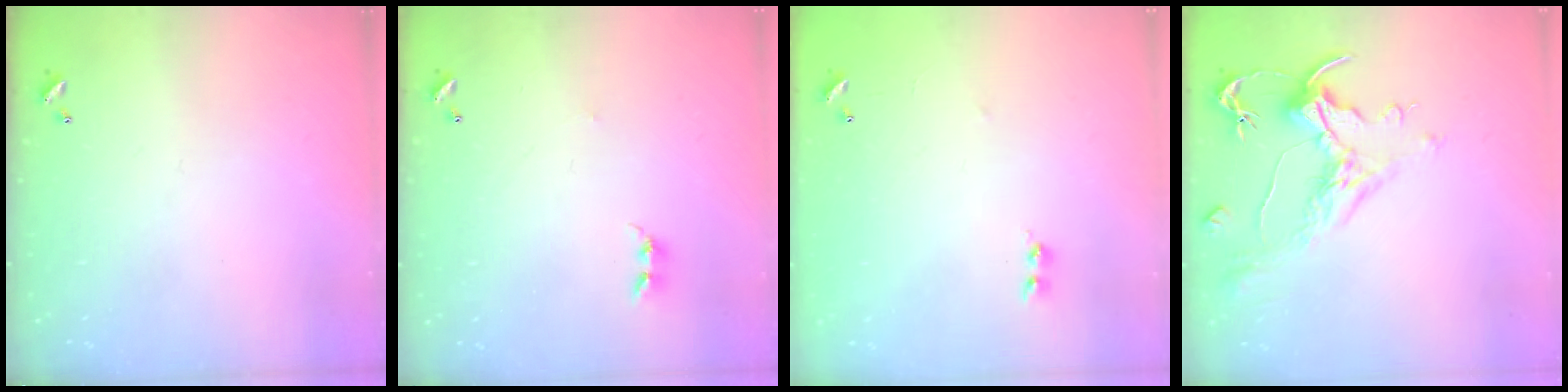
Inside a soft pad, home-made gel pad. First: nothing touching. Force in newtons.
{"total": 2.9, "press": 2.9, "slide": 0.3}
{"total": 7.6, "press": 7.6, "slide": 0.6}
{"total": 1.7, "press": 0.9, "slide": 1.4}